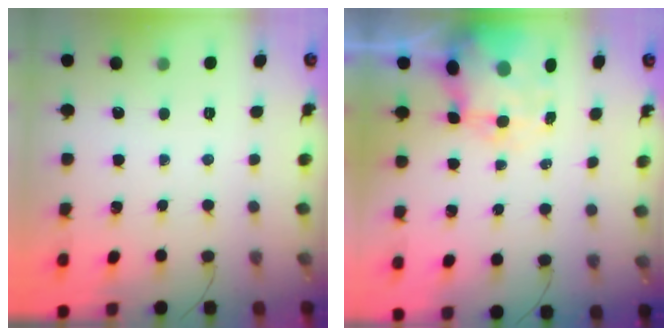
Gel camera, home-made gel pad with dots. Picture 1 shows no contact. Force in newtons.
{"total": 8.0, "press": 7.8, "slide": 2.0}